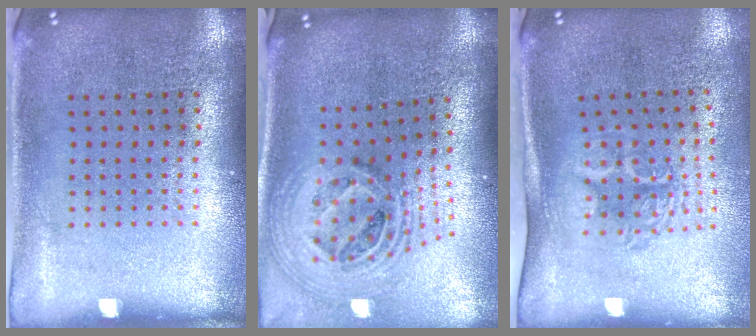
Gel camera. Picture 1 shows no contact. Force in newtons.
{"total": 2.4, "press": 1.8, "slide": 1.6}
{"total": 1.7, "press": 1.3, "slide": 1.1}